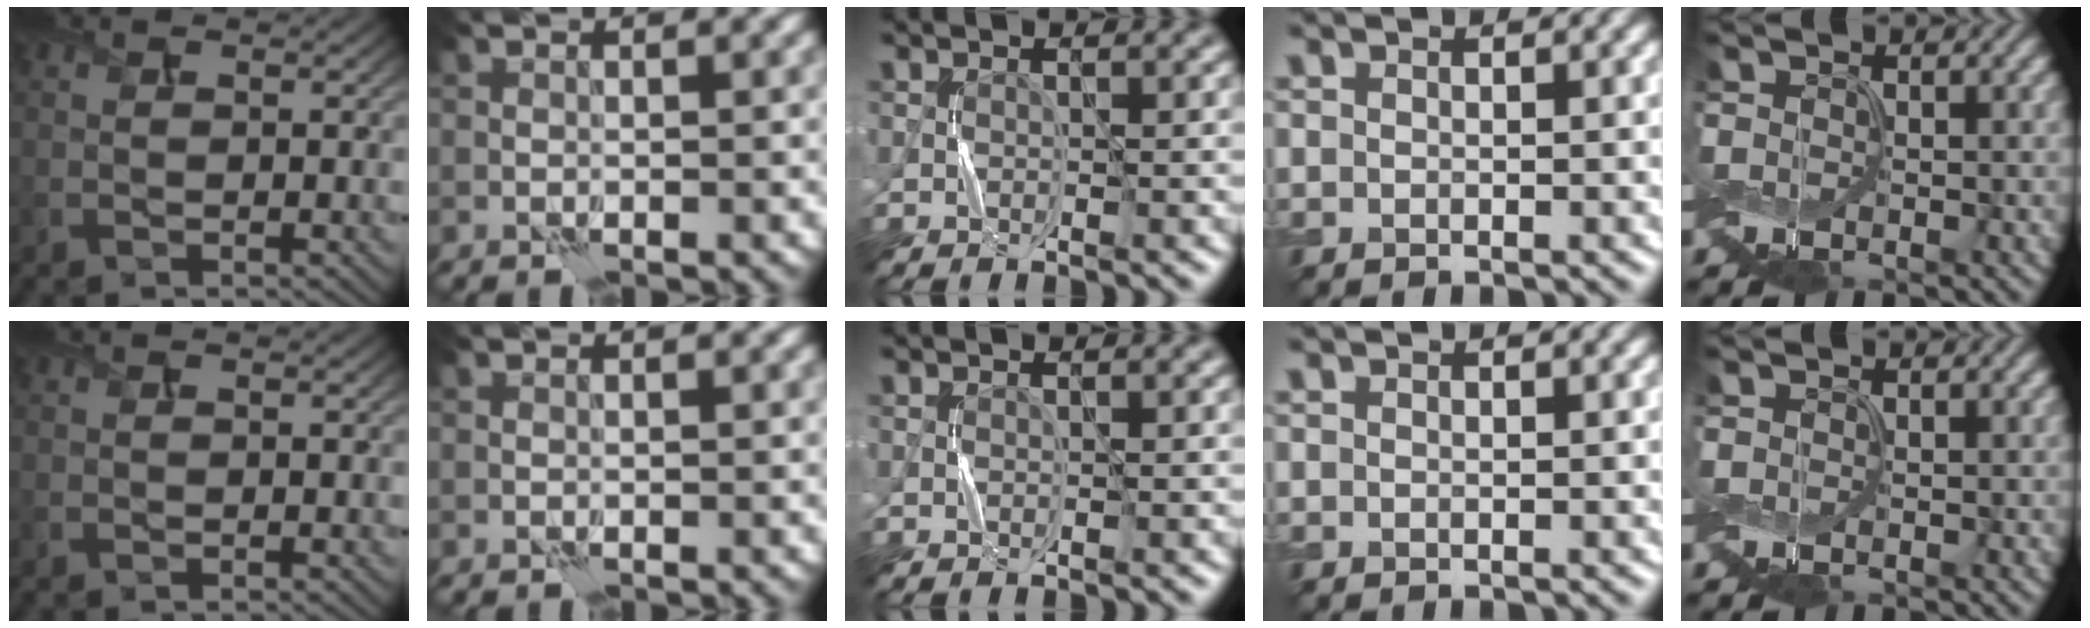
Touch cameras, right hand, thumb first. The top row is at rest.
{}